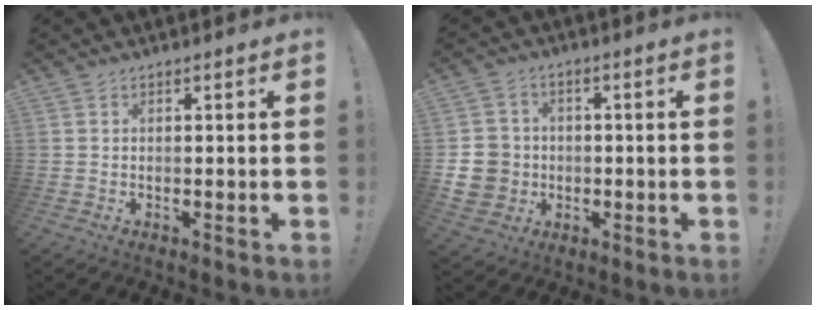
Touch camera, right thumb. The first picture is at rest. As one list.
[{"total": 10.7, "force": [-1.6, 9.8, 4.0], "torque": [-0.080, 0.023, -0.021]}]